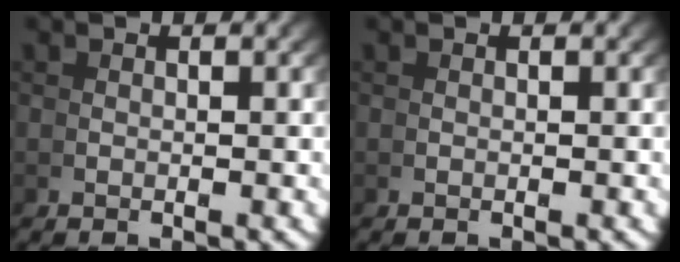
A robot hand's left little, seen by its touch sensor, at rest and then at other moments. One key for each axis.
{"total": 0.0}